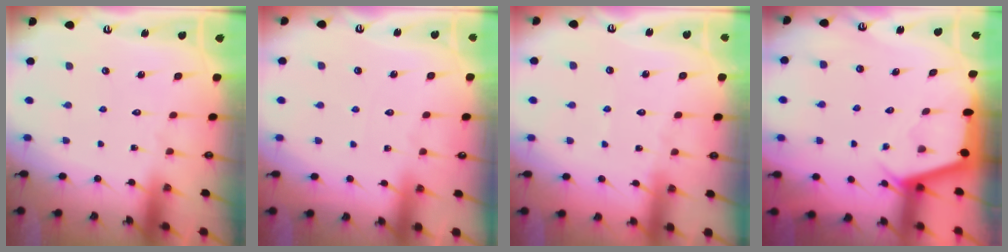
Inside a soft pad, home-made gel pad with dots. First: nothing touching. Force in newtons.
{"total": 2.3, "press": 2.2, "slide": 0.4}
{"total": 4.4, "press": 4.4, "slide": 0.6}
{"total": 2.9, "press": 2.9, "slide": 0.3}